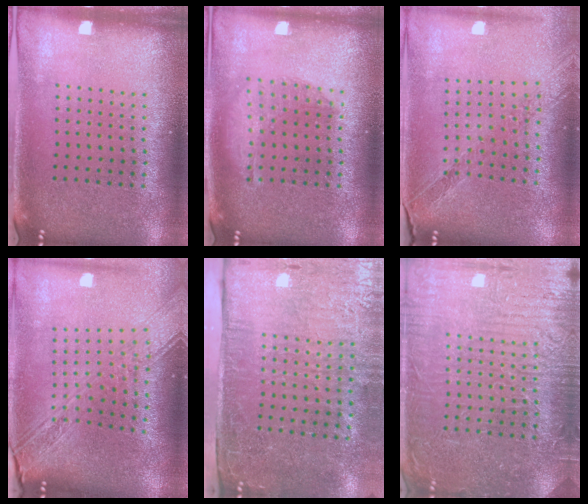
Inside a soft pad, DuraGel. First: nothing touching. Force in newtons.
{"total": 1.4, "press": 1.3, "slide": 0.6}
{"total": 1.1, "press": 1.1, "slide": 0.1}
{"total": 3.0, "press": 2.3, "slide": 1.9}
{"total": 5.0, "press": 4.1, "slide": 2.8}
{"total": 6.8, "press": 6.8, "slide": 0.9}